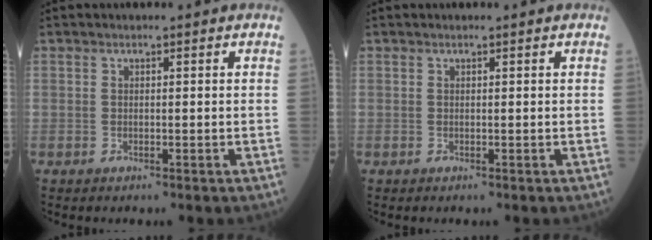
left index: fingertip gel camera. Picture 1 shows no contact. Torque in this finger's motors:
{"motor_torque": [0.14, -0.02, -0.07, -0.01]}